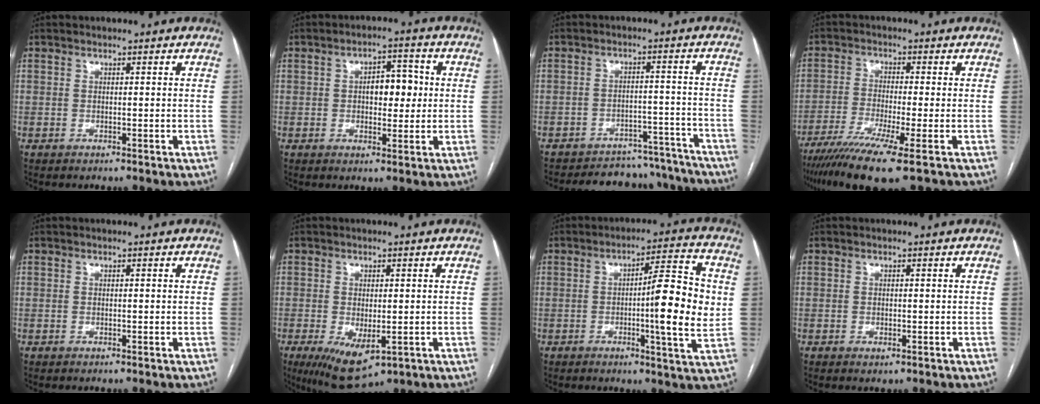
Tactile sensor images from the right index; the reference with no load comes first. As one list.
[{"total": 5.8, "force": [0.5, 2.9, 5.0], "torque": [-0.070, 0.015, 0.010]}, {"total": 16.7, "force": [-15.6, 5.4, 2.4], "torque": [-0.031, 0.027, -0.190]}, {"total": 10.5, "force": [-6.9, -0.5, 7.9], "torque": [-0.136, -0.025, -0.116]}, {"total": 0.0}, {"total": 8.7, "force": [-3.6, 3.8, 6.9], "torque": [-0.120, -0.023, -0.046]}, {"total": 12.4, "force": [0.0, 0.7, 12.3], "torque": [-0.173, 0.002, -0.005]}, {"total": 0.7, "force": [-0.4, 0.4, 0.5], "torque": [-0.006, -0.001, -0.003]}]